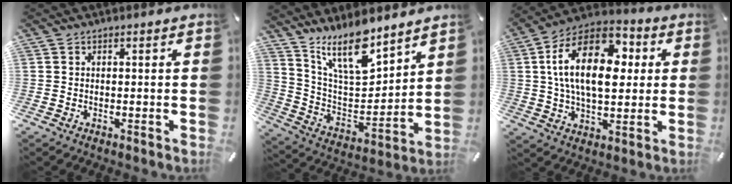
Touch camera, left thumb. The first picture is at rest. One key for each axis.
{"total": 16.1, "fx": 12.6, "fy": 5.7, "fz": 8.1, "tx": -0.168, "ty": -0.077, "tz": 0.228}
{"total": 20.0, "fx": 4.3, "fy": 11.9, "fz": 15.4, "tx": -0.288, "ty": -0.006, "tz": 0.065}